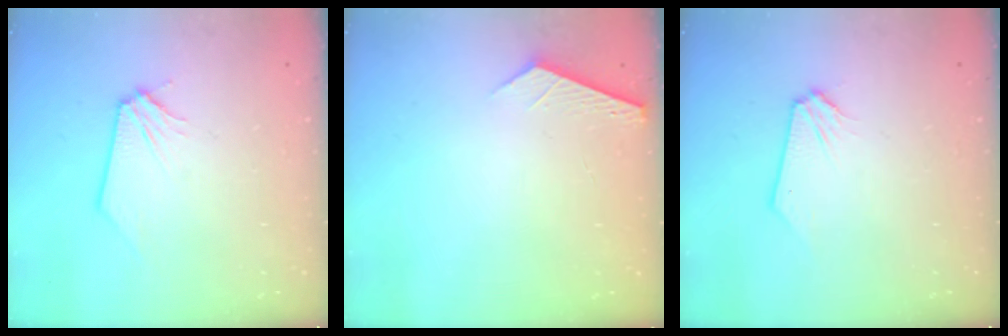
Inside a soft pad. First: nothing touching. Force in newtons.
{"total": 2.7, "press": 2.7, "slide": 0.3}
{"total": 0.0}